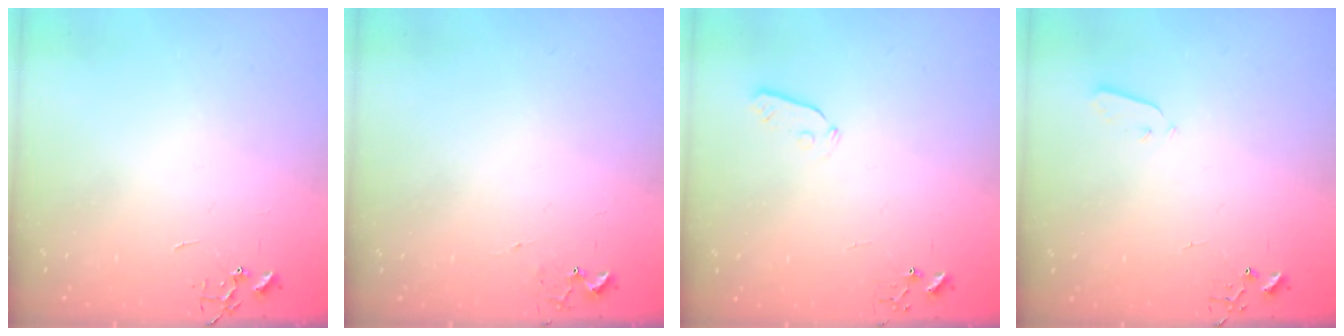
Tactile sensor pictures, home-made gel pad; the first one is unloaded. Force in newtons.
{"total": 5.4, "press": 5.4, "slide": 0.7}
{"total": 3.9, "press": 3.8, "slide": 0.9}
{"total": 2.5, "press": 2.5, "slide": 0.4}